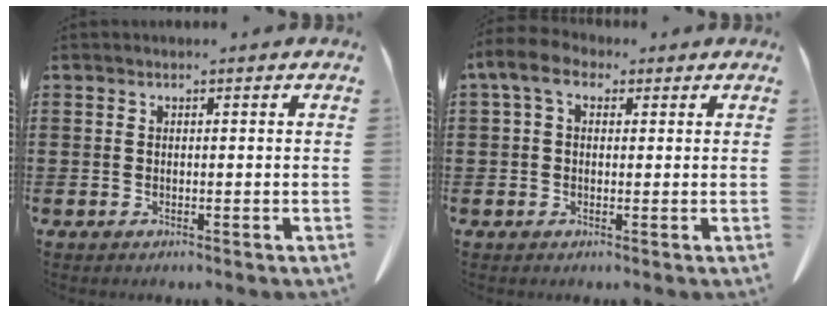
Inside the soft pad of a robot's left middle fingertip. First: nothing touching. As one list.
[{"total": 4.9, "force": [1.6, 2.8, 3.6], "torque": [-0.084, 0.010, 0.025]}]